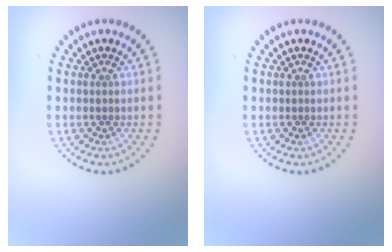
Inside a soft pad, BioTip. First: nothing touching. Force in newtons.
{"total": 0.0}